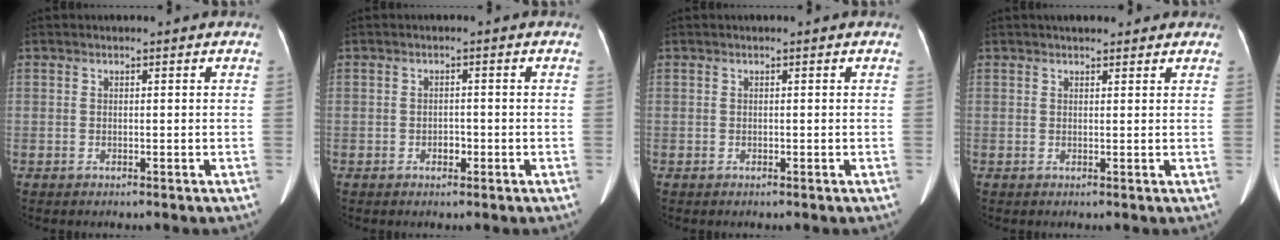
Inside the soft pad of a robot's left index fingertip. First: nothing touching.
{"total": 1.4, "force": [-0.9, 0.9, 0.8], "torque": [-0.014, -0.001, -0.013]}
{"total": 0.0}
{"total": 5.2, "force": [4.2, 1.8, 2.4], "torque": [-0.021, 0.024, 0.051]}